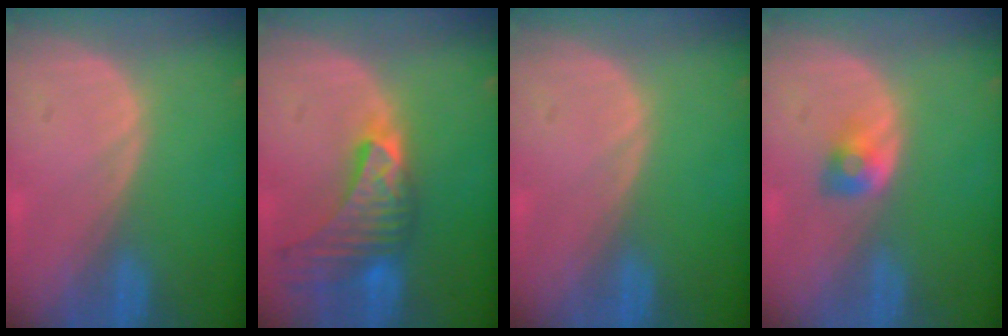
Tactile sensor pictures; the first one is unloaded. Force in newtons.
{"total": 9.2, "press": 8.2, "slide": 4.2}
{"total": 0.0}
{"total": 2.6, "press": 2.4, "slide": 1.0}